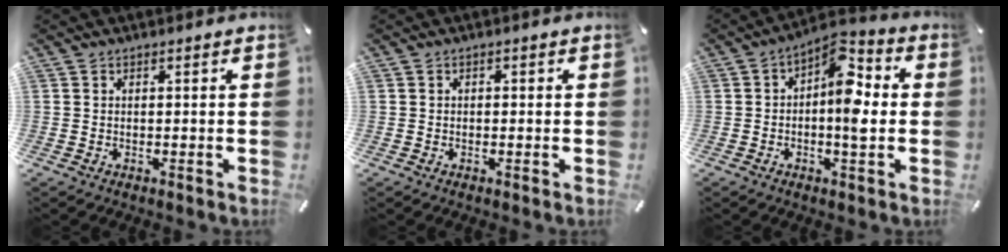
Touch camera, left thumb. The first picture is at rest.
{"total": 0.6, "force": [-0.3, 0.4, 0.2], "torque": [-0.003, 0.001, -0.007]}
{"total": 9.9, "force": [0.0, 4.5, 8.8], "torque": [-0.123, -0.003, 0.000]}